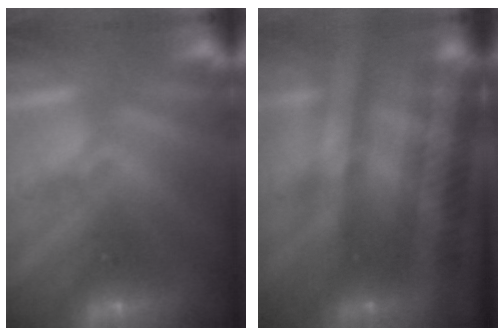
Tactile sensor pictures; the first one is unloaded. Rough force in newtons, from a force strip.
{"total": 2.5}